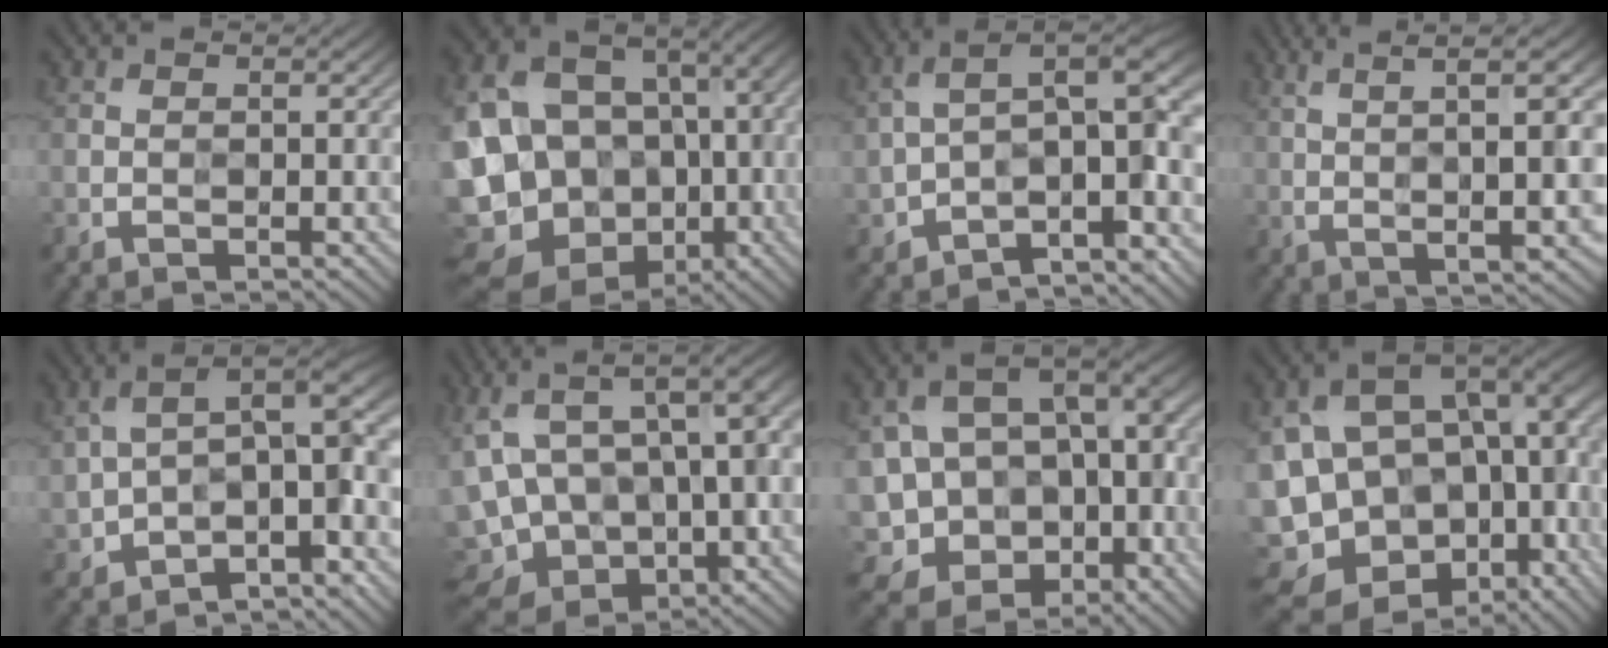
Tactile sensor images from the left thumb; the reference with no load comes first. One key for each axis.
{"total": 20.4, "fx": -5.1, "fy": 16.5, "fz": 10.9, "tx": -0.246, "ty": -0.030, "tz": -0.080}
{"total": 10.5, "fx": -2.7, "fy": 5.1, "fz": 8.8, "tx": -0.141, "ty": 0.001, "tz": -0.039}
{"total": 12.0, "fx": 4.8, "fy": 2.2, "fz": 10.8, "tx": -0.185, "ty": 0.023, "tz": 0.091}
{"total": 12.0, "fx": -2.0, "fy": 7.0, "fz": 9.6, "tx": -0.165, "ty": -0.008, "tz": -0.015}
{"total": 18.2, "fx": -0.6, "fy": 10.1, "fz": 15.1, "tx": -0.312, "ty": -0.024, "tz": 0.045}
{"total": 14.6, "fx": -5.1, "fy": 11.0, "fz": 8.1, "tx": -0.198, "ty": -0.035, "tz": -0.075}
{"total": 19.1, "fx": -3.3, "fy": 12.3, "fz": 14.3, "tx": -0.275, "ty": -0.031, "tz": 0.002}